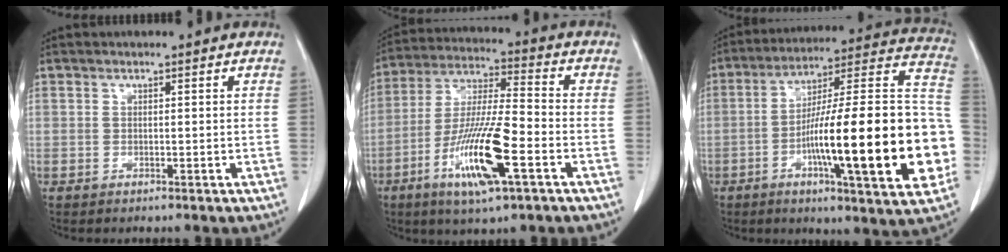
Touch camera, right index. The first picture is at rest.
{"total": 14.9, "force": [-5.9, 1.8, 13.5], "torque": [-0.266, -0.017, -0.107]}
{"total": 28.1, "force": [-5.9, 3.1, 27.3], "torque": [-0.335, 0.010, -0.096]}